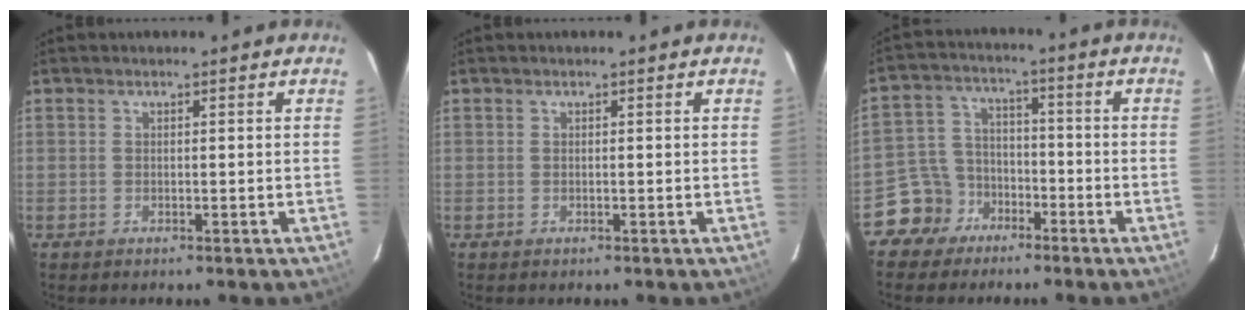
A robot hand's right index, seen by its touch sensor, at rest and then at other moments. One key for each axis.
{"total": 0.0}
{"total": 7.8, "fx": -5.1, "fy": 5.8, "fz": 0.5, "tx": -0.029, "ty": 0.030, "tz": -0.097}